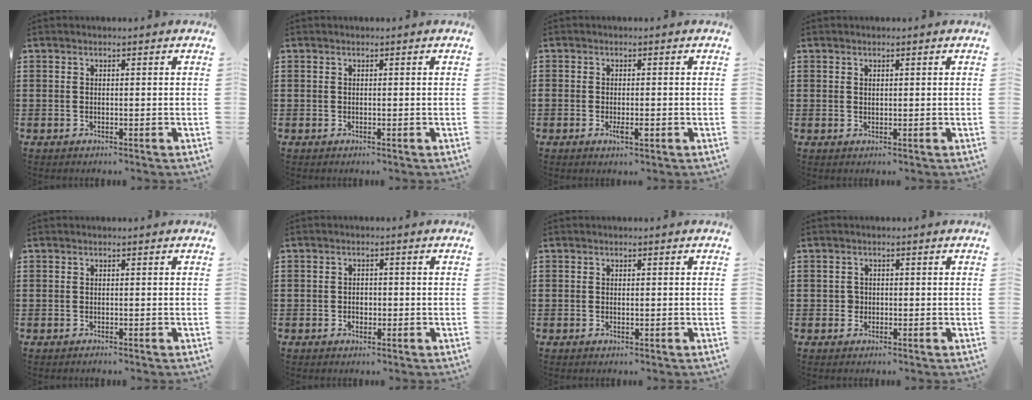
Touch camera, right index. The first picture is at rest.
{"total": 0.0}
{"total": 2.3, "force": [-0.9, 0.8, 1.9], "torque": [-0.041, -0.004, -0.017]}
{"total": 0.7, "force": [0.4, 0.5, 0.2], "torque": [-0.006, 0.002, 0.008]}
{"total": 0.0}
{"total": 1.5, "force": [-0.4, 1.2, 0.9], "torque": [-0.019, 0.004, -0.011]}
{"total": 0.6, "force": [-0.1, 0.3, 0.5], "torque": [-0.011, -0.001, -0.001]}
{"total": 1.3, "force": [-0.2, 1.3, 0.4], "torque": [-0.009, 0.005, -0.004]}